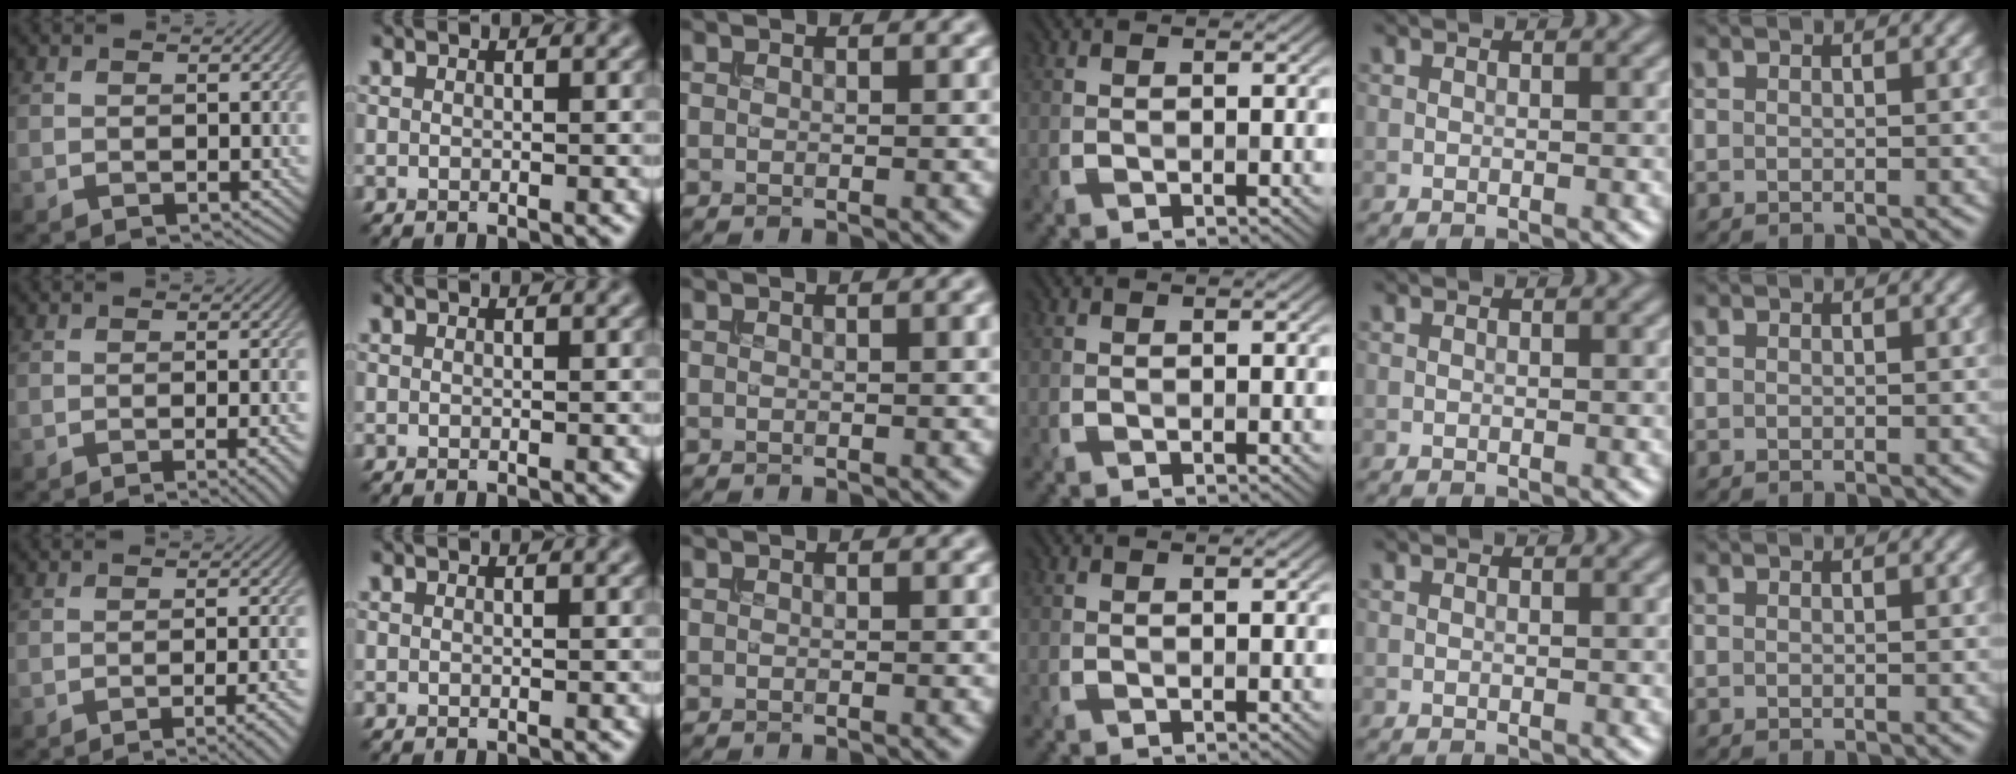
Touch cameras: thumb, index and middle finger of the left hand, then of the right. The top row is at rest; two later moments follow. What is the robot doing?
{"motion": "insert", "object": "bucket"}